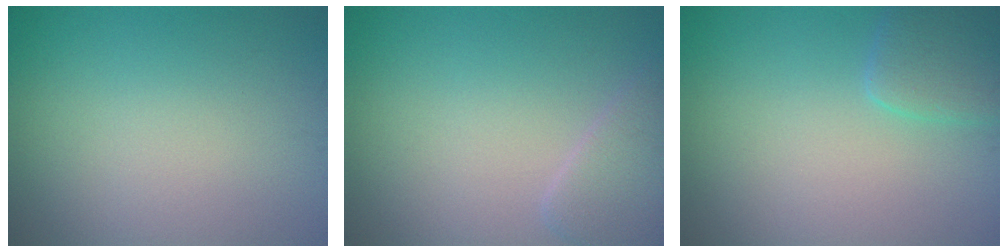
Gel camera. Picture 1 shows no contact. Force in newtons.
{"total": 2.4, "press": 2.4, "slide": 0.2}
{"total": 2.6, "press": 2.6, "slide": 0.2}